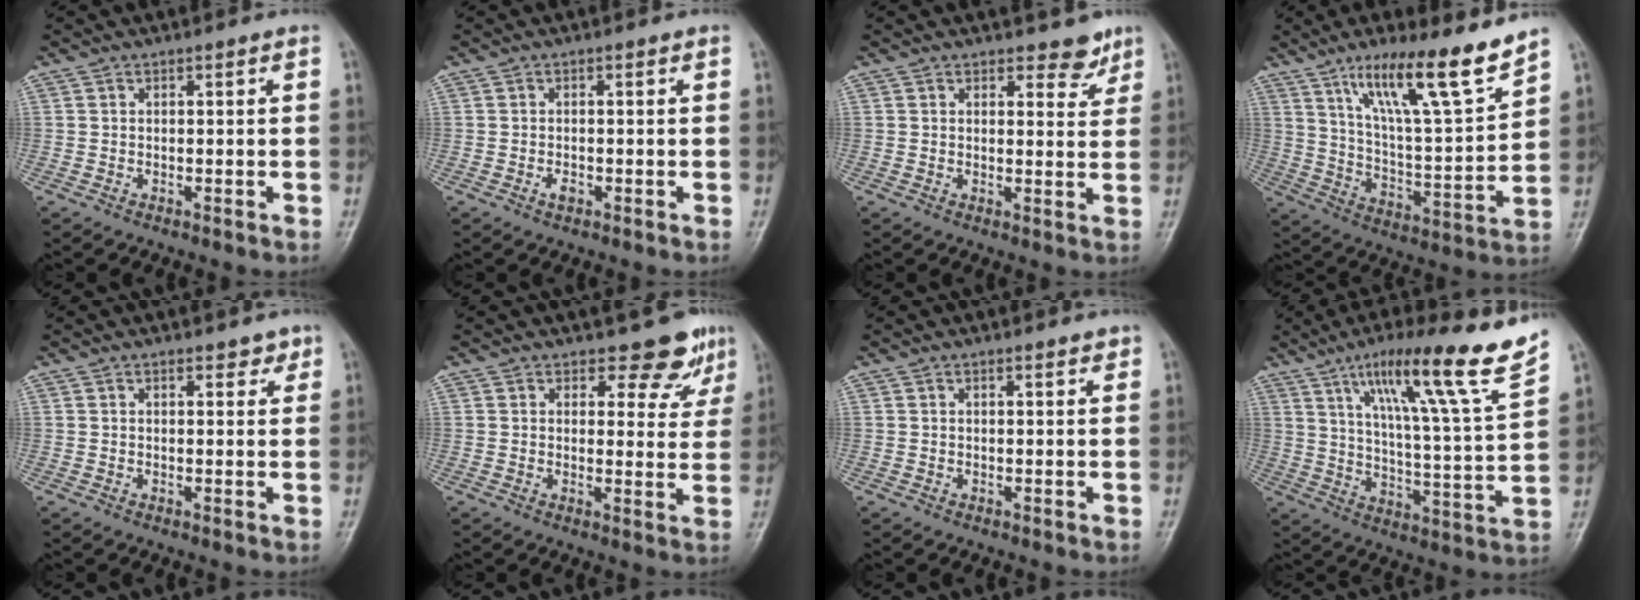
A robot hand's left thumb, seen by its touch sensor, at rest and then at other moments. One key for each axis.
{"total": 1.3, "fx": -0.6, "fy": 0.8, "fz": 0.9, "tx": -0.013, "ty": 0.000, "tz": -0.010}
{"total": 3.7, "fx": 3.0, "fy": 1.8, "fz": 1.2, "tx": 0.007, "ty": -0.022, "tz": 0.036}
{"total": 16.4, "fx": 11.4, "fy": 2.2, "fz": 11.6, "tx": -0.180, "ty": -0.067, "tz": 0.201}
{"total": 2.4, "fx": 1.7, "fy": 1.2, "fz": 1.2, "tx": 0.000, "ty": -0.008, "tz": 0.019}
{"total": 6.6, "fx": 5.4, "fy": 3.3, "fz": 1.8, "tx": 0.010, "ty": -0.040, "tz": 0.058}
{"total": 1.1, "fx": 0.9, "fy": 0.3, "fz": 0.6, "tx": -0.008, "ty": -0.004, "tz": 0.012}
{"total": 20.2, "fx": 13.0, "fy": 0.8, "fz": 15.5, "tx": -0.219, "ty": -0.059, "tz": 0.202}